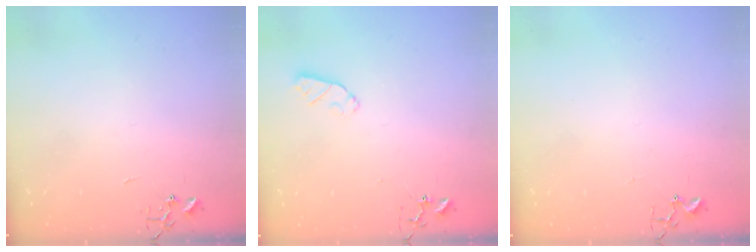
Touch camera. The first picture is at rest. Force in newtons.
{"total": 5.5, "press": 5.5, "slide": 0.5}
{"total": 1.9, "press": 1.9, "slide": 0.2}